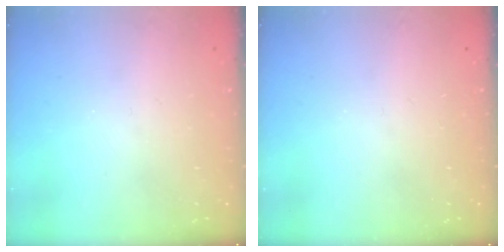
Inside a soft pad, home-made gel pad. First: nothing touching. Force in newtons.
{"total": 0.0}